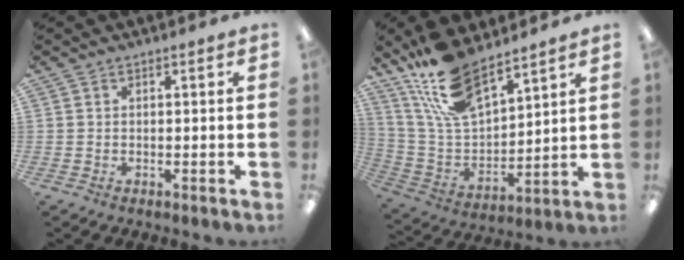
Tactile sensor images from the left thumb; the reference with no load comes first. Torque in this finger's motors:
{"motor_torque": [0.18, 0.15, 0.89, -1.53, 0.14]}